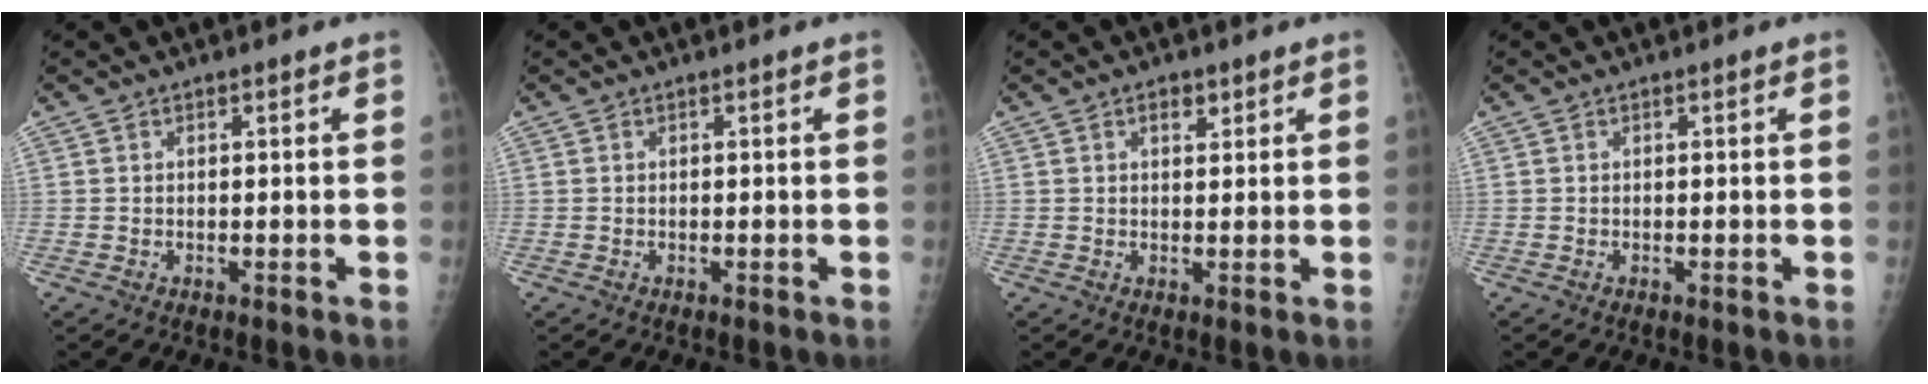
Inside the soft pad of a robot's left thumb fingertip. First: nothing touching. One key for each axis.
{"total": 0.0}
{"total": 1.9, "fx": 1.1, "fy": 1.1, "fz": 1.1, "tx": -0.004, "ty": -0.005, "tz": 0.017}
{"total": 0.0}